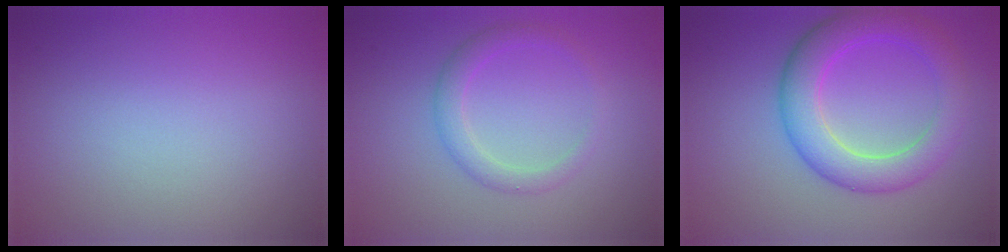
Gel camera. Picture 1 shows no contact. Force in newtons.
{"total": 2.1, "press": 2.1, "slide": 0.0}
{"total": 5.6, "press": 5.6, "slide": 0.4}